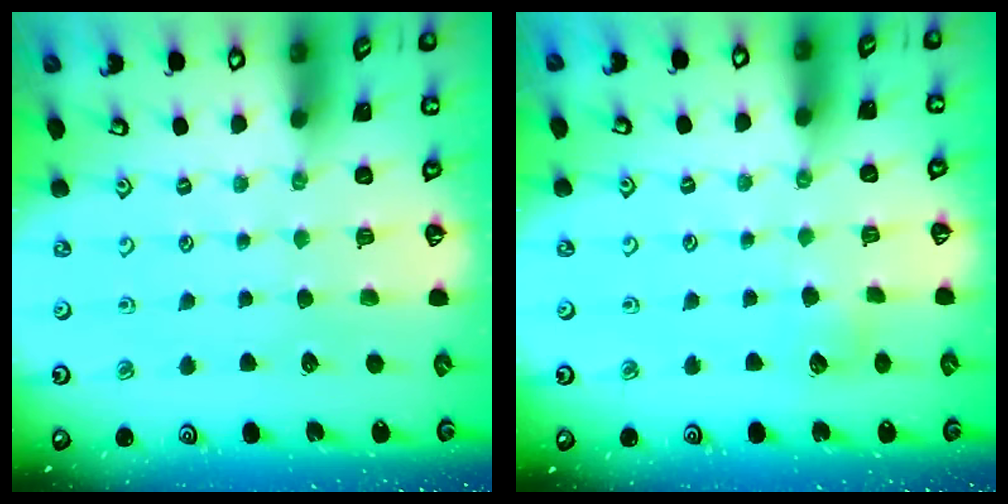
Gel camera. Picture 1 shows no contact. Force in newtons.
{"total": 3.9, "press": 3.8, "slide": 0.5}